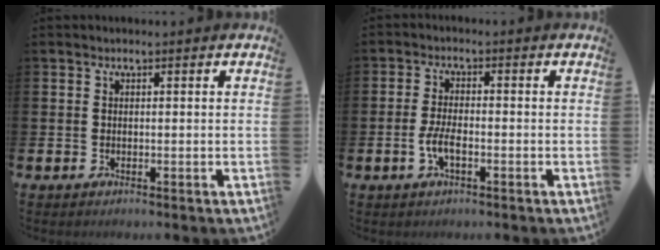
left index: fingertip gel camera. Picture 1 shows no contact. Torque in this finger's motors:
{"motor_torque": [0.76, 0.24, 0.15, 0.14]}